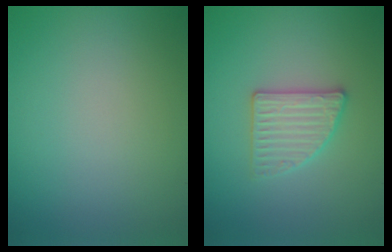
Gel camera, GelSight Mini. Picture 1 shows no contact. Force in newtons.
{"total": 2.8, "press": 2.7, "slide": 0.5}